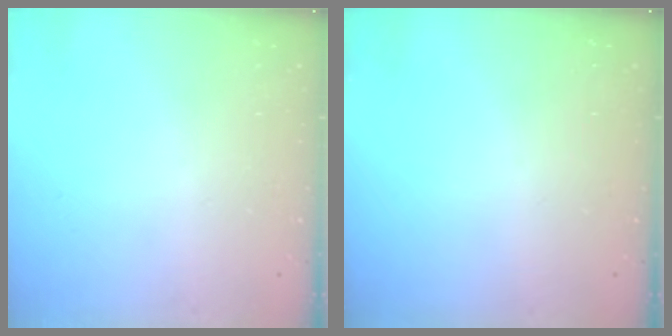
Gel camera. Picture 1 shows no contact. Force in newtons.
{"total": 0.0}